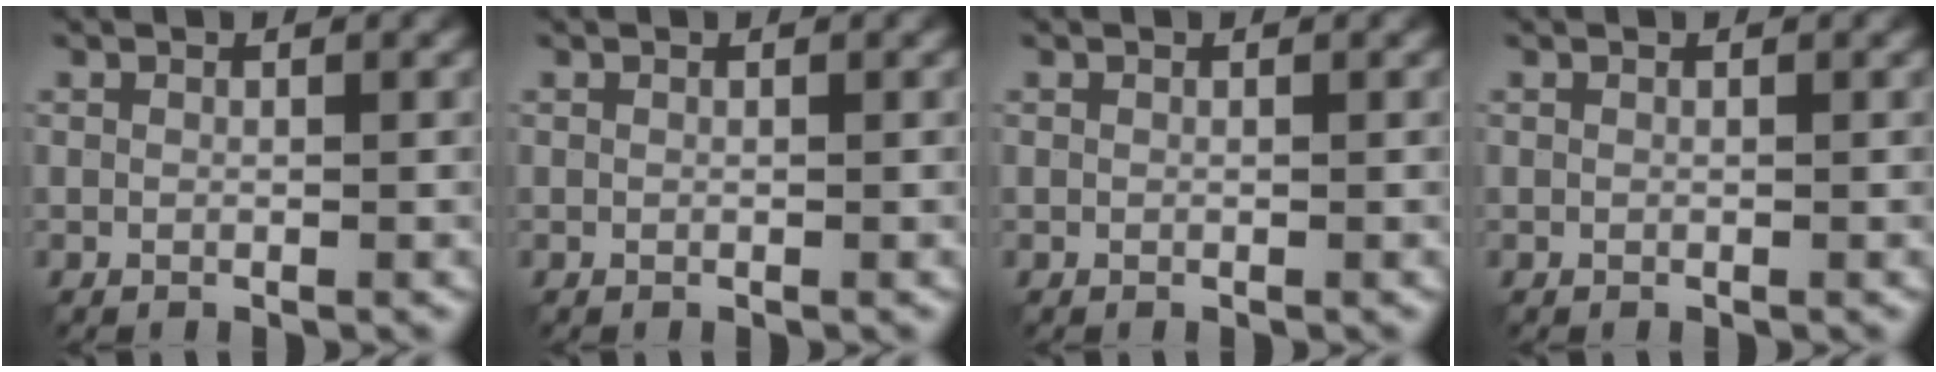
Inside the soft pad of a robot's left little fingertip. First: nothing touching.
{"total": 0.0}
{"total": 0.0}
{"total": 0.0}